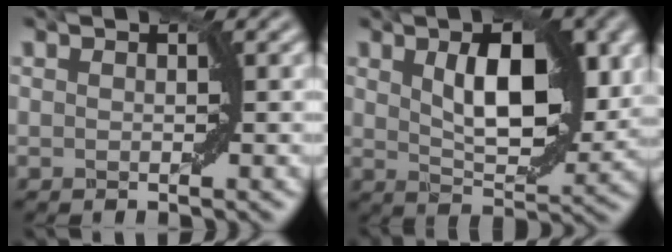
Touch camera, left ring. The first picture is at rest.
{"total": 7.9, "force": [2.2, 3.5, 6.7], "torque": [-0.110, -0.001, 0.040]}